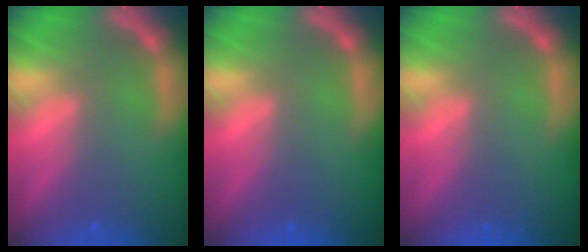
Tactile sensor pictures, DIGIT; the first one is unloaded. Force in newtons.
{"total": 0.0}
{"total": 0.0}